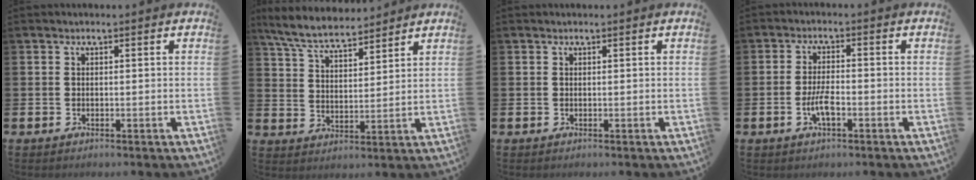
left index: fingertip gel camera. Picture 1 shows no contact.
{"total": 7.0, "force": [6.5, 1.2, 2.1], "torque": [-0.069, -0.028, 0.118]}
{"total": 0.0}
{"total": 3.8, "force": [-1.3, 1.3, 3.3], "torque": [-0.069, 0.005, -0.024]}